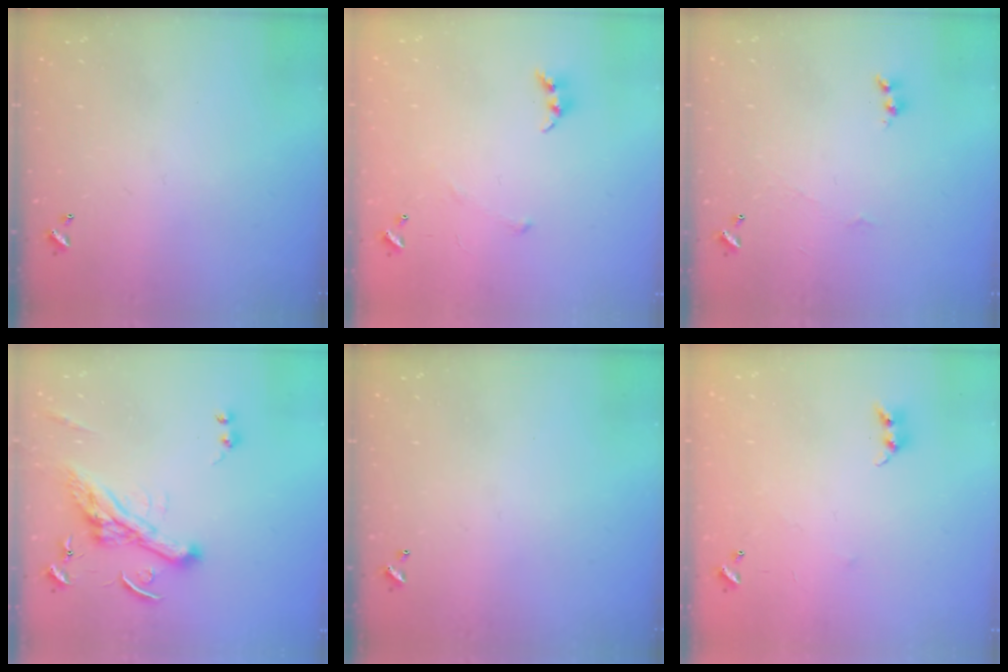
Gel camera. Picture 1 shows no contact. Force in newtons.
{"total": 4.7, "press": 4.7, "slide": 0.6}
{"total": 1.6, "press": 1.5, "slide": 0.4}
{"total": 6.7, "press": 6.5, "slide": 1.6}
{"total": 0.0}
{"total": 5.1, "press": 4.9, "slide": 1.1}